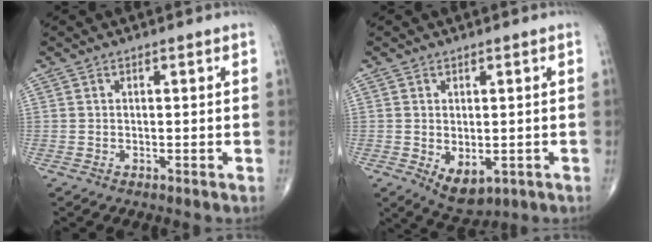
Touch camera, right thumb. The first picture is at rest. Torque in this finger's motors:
{"motor_torque": [-0.15, 0.00, 0.09, 0.10, 0.07]}